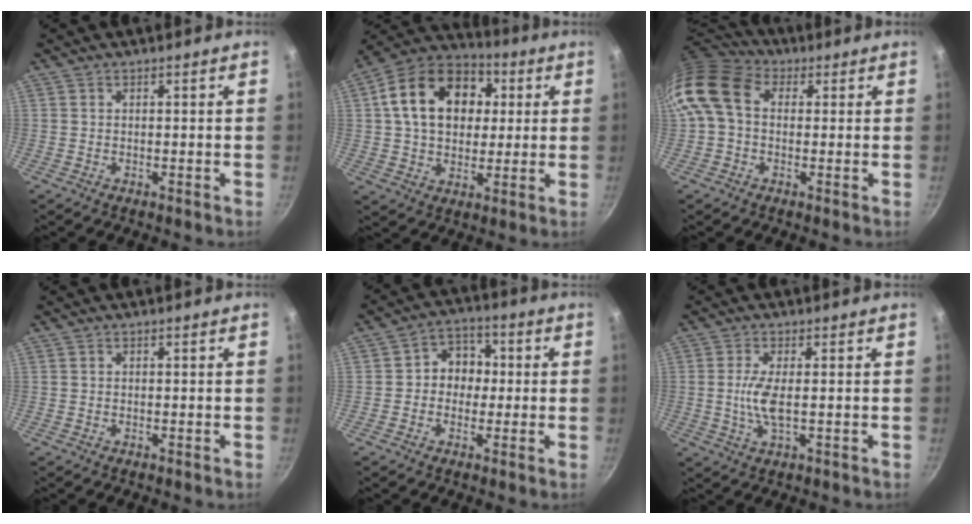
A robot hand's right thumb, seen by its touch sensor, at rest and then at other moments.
{"total": 19.2, "force": [4.1, 14.1, 12.4], "torque": [-0.183, 0.024, 0.057]}
{"total": 11.4, "force": [1.6, 8.5, 7.4], "torque": [-0.132, 0.022, 0.008]}
{"total": 0.0}
{"total": 7.5, "force": [0.0, 6.4, 3.8], "torque": [-0.007, 0.018, -0.013]}
{"total": 5.3, "force": [-0.1, 1.6, 5.0], "torque": [-0.116, -0.002, -0.003]}